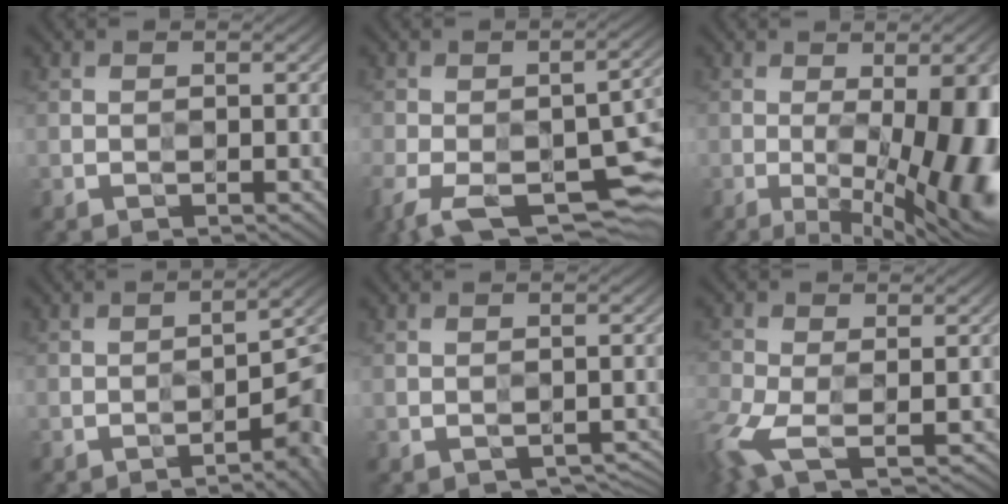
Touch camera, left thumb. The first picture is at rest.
{"total": 13.2, "force": [-6.1, 5.7, 10.2], "torque": [-0.166, -0.039, -0.092]}
{"total": 17.5, "force": [-2.5, 5.8, 16.4], "torque": [-0.190, -0.011, -0.029]}
{"total": 6.2, "force": [-2.6, 1.5, 5.4], "torque": [-0.074, 0.004, -0.033]}
{"total": 2.1, "force": [-1.4, 1.2, 1.1], "torque": [-0.016, -0.008, -0.011]}
{"total": 7.3, "force": [-3.8, 2.8, 5.6], "torque": [-0.131, -0.023, -0.072]}